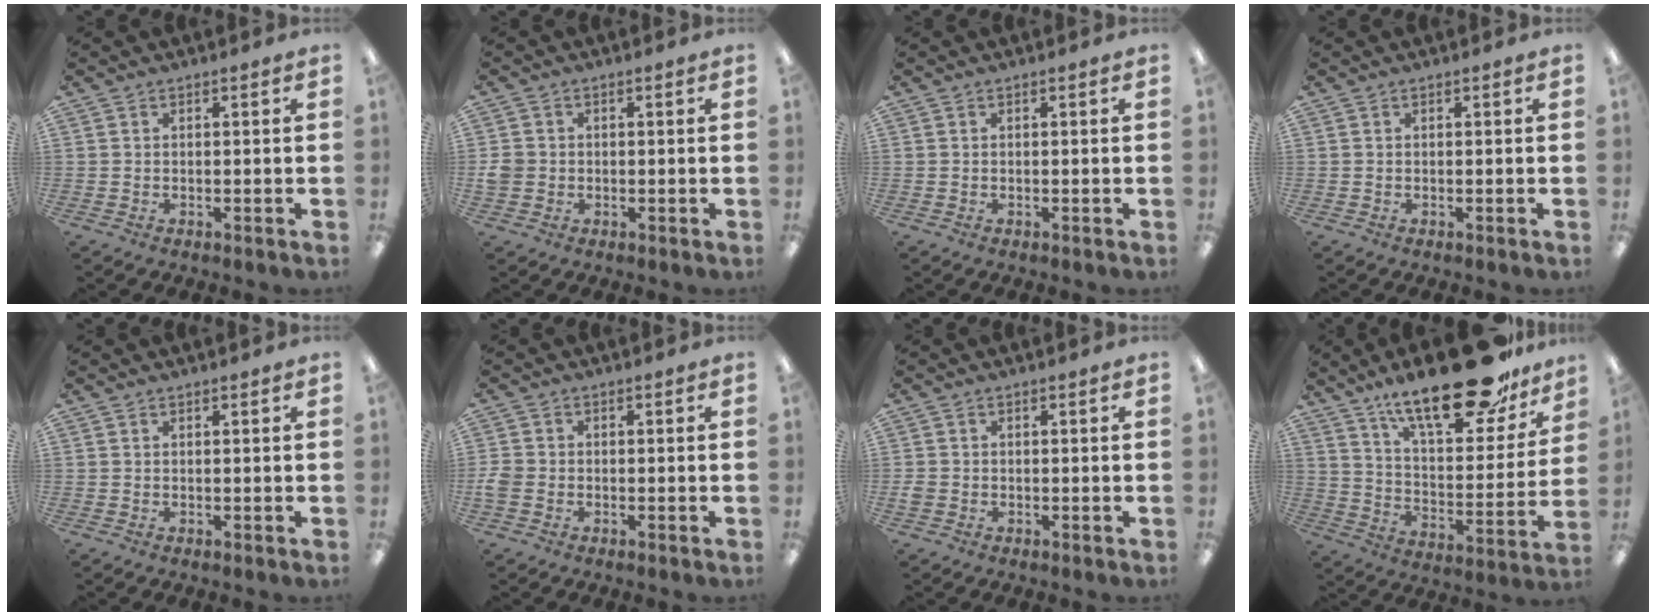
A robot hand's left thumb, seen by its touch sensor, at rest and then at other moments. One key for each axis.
{"total": 2.9, "fx": -0.2, "fy": 2.8, "fz": 0.8, "tx": -0.007, "ty": 0.002, "tz": -0.006}
{"total": 0.0}
{"total": 0.0}
{"total": 0.5, "fx": 0.5, "fy": 0.0, "fz": 0.2, "tx": 0.002, "ty": -0.002, "tz": 0.006}
{"total": 3.0, "fx": -0.8, "fy": 2.4, "fz": 1.6, "tx": -0.030, "ty": 0.004, "tz": -0.015}
{"total": 1.5, "fx": -0.3, "fy": 1.3, "fz": 0.7, "tx": -0.011, "ty": 0.003, "tz": -0.005}
{"total": 25.8, "fx": 18.6, "fy": 8.8, "fz": 15.5, "tx": -0.228, "ty": -0.119, "tz": 0.305}